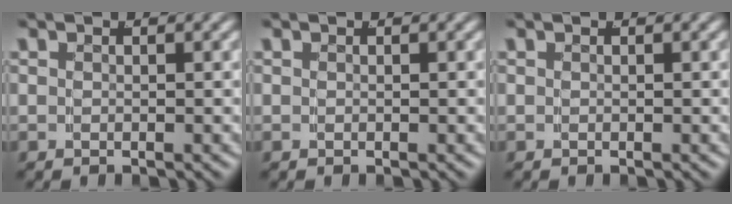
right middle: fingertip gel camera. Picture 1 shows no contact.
{"total": 0.0}
{"total": 0.0}